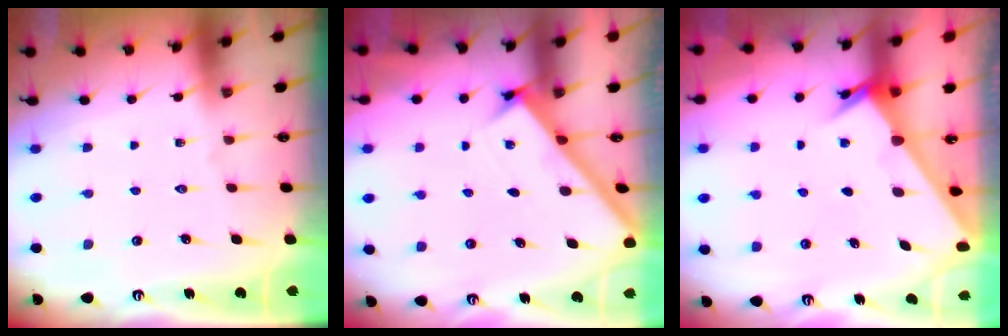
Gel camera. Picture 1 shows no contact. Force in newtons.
{"total": 2.7, "press": 2.7, "slide": 0.3}
{"total": 2.5, "press": 2.5, "slide": 0.2}